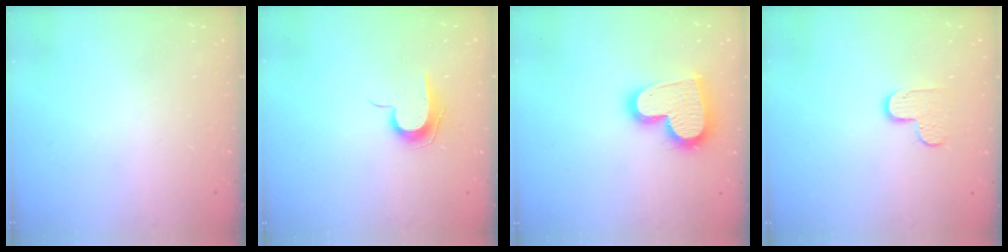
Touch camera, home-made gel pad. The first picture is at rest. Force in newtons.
{"total": 7.9, "press": 7.9, "slide": 0.8}
{"total": 18.3, "press": 18.3, "slide": 1.3}
{"total": 5.6, "press": 5.6, "slide": 0.3}